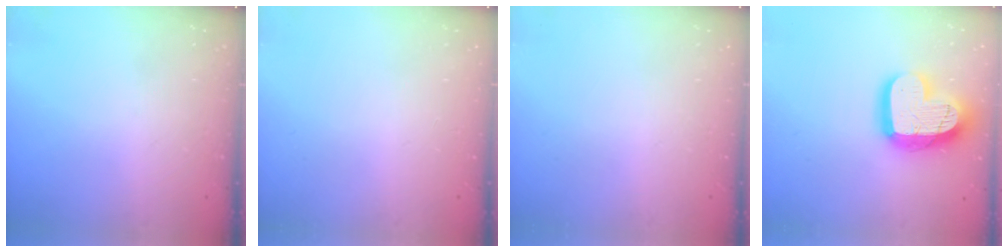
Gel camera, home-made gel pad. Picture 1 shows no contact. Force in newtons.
{"total": 0.0}
{"total": 0.0}
{"total": 18.9, "press": 18.8, "slide": 1.5}